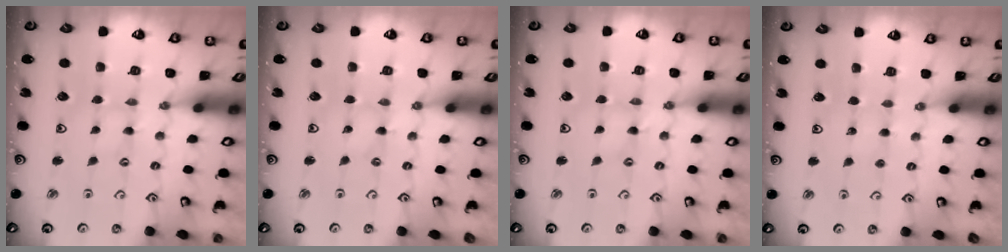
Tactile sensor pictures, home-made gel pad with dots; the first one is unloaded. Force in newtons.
{"total": 0.0}
{"total": 0.7, "press": 0.7, "slide": 0.1}
{"total": 2.6, "press": 2.6, "slide": 0.3}